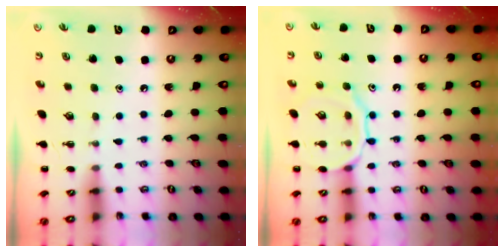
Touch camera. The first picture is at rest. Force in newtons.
{"total": 11.4, "press": 11.4, "slide": 0.8}